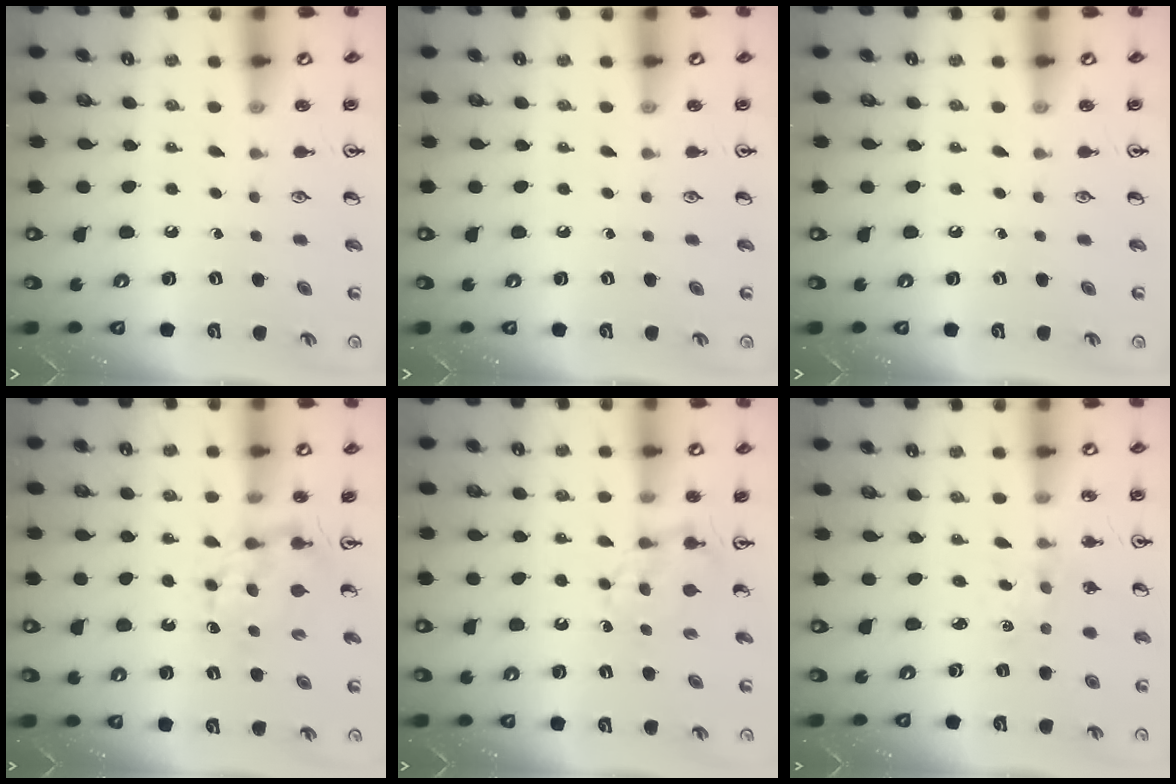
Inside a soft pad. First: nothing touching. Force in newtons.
{"total": 0.0}
{"total": 0.0}
{"total": 7.5, "press": 7.4, "slide": 0.6}
{"total": 6.5, "press": 6.5, "slide": 0.3}
{"total": 1.1, "press": 1.1, "slide": 0.3}